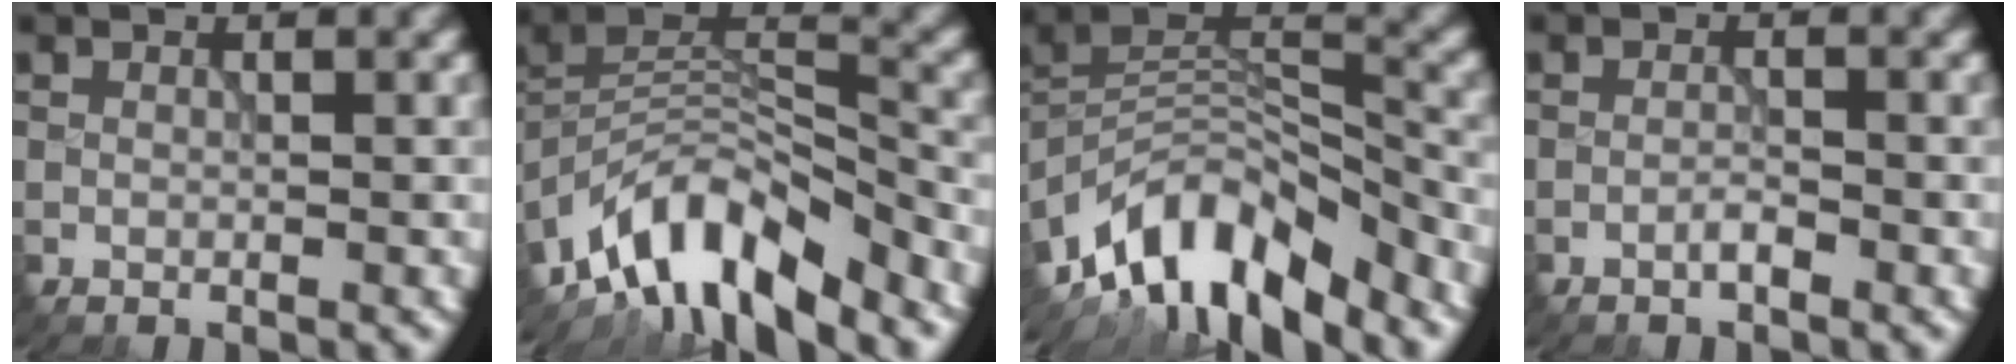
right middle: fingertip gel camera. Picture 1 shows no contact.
{"total": 10.3, "force": [-7.8, 3.4, 5.8], "torque": [-0.091, 0.004, -0.155]}
{"total": 11.6, "force": [-8.6, 4.4, 6.4], "torque": [-0.110, 0.014, -0.169]}
{"total": 1.1, "force": [-0.7, 0.1, 0.8], "torque": [-0.014, 0.003, -0.015]}